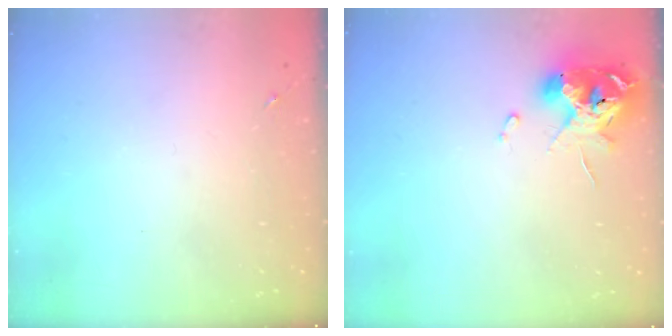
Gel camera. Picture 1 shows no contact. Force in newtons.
{"total": 14.0, "press": 13.9, "slide": 1.7}